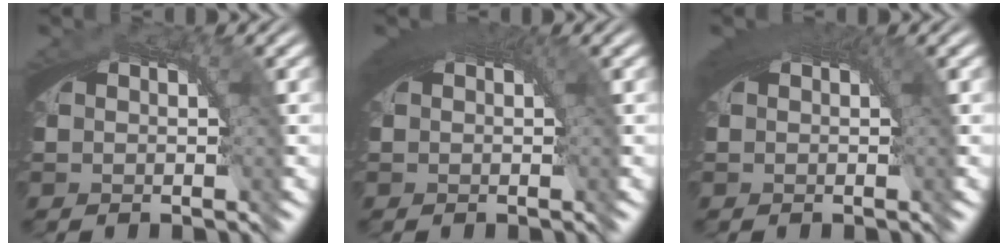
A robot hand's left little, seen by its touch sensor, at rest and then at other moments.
{"total": 2.9, "force": [0.7, 1.6, 2.3], "torque": [-0.037, -0.005, 0.012]}
{"total": 2.4, "force": [0.7, 1.4, 1.9], "torque": [-0.030, -0.005, 0.011]}